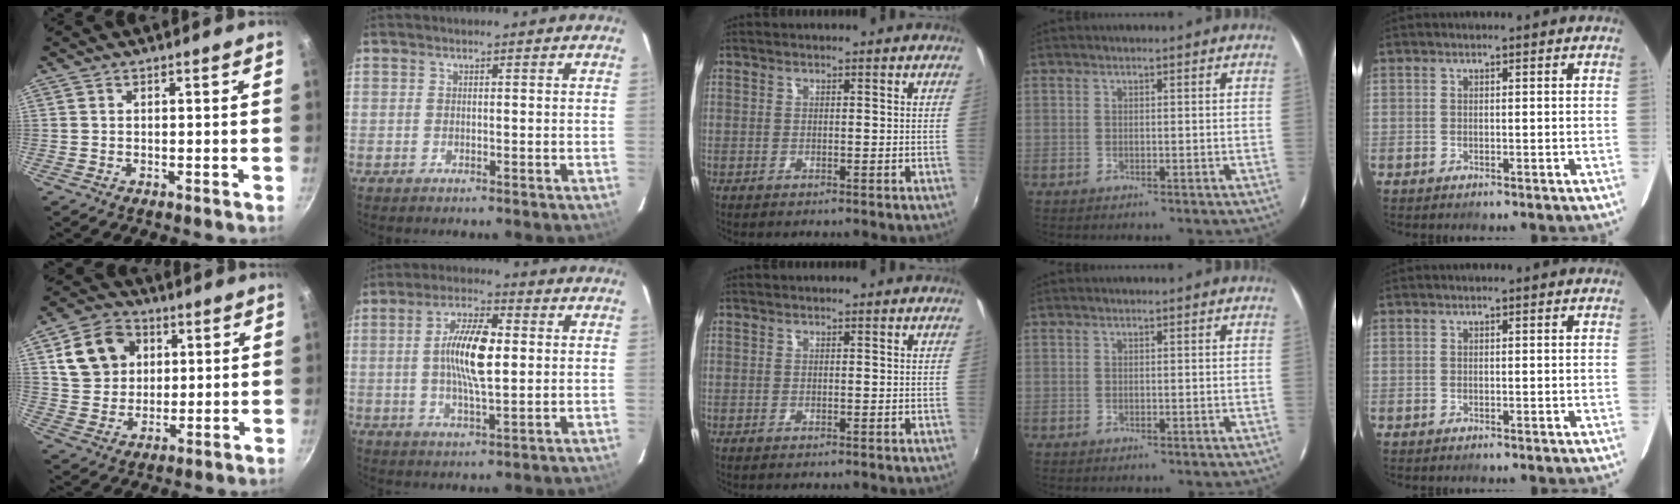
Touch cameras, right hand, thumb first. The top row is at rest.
{"thumb": {"total": 12.5, "force": [3.9, 10.2, 6.0], "torque": [-0.084, 0.002, 0.069]}, "index": {"total": 10.9, "force": [0.9, 3.5, 10.3], "torque": [-0.190, 0.007, 0.015]}}